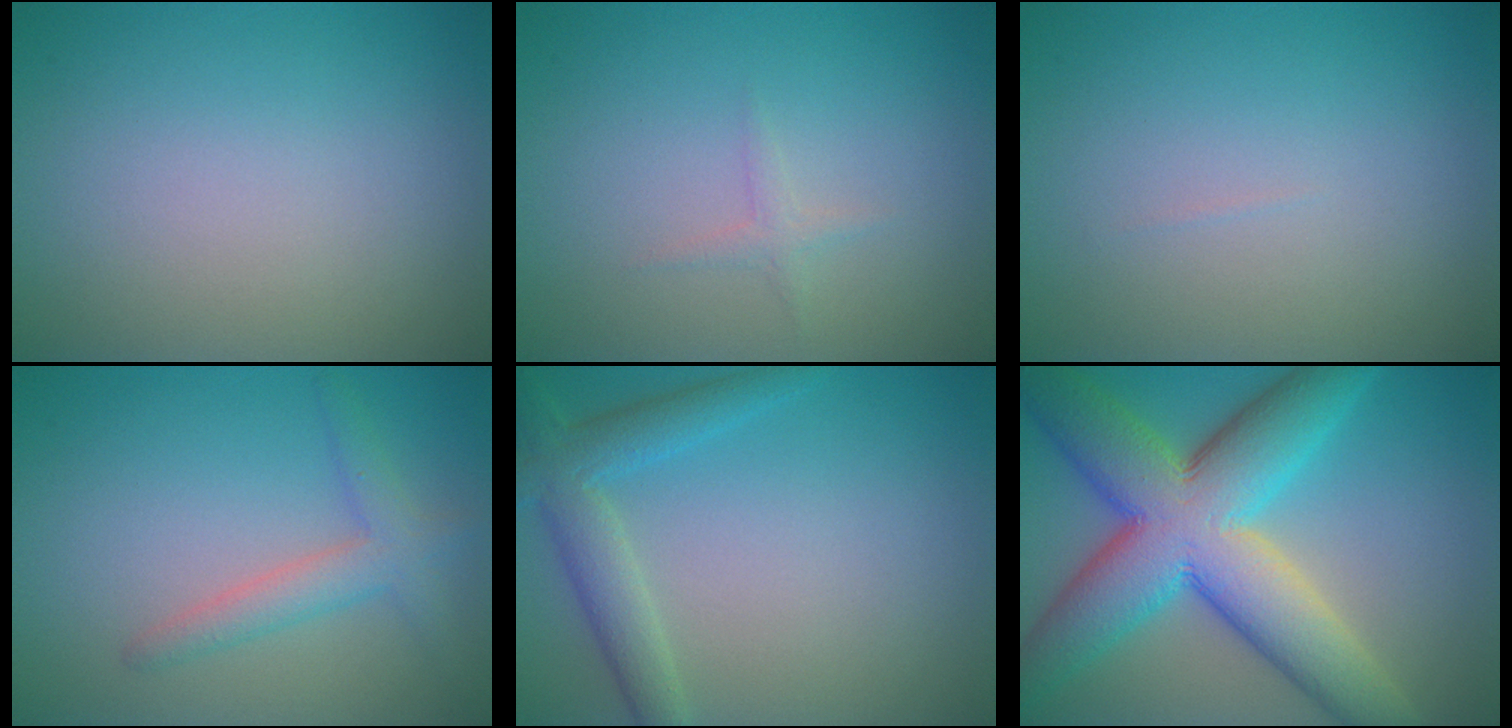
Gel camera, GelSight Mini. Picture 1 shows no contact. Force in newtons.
{"total": 0.8, "press": 0.8, "slide": 0.1}
{"total": 0.0}
{"total": 2.7, "press": 2.7, "slide": 0.3}
{"total": 3.8, "press": 3.8, "slide": 0.2}
{"total": 12.8, "press": 12.7, "slide": 0.6}